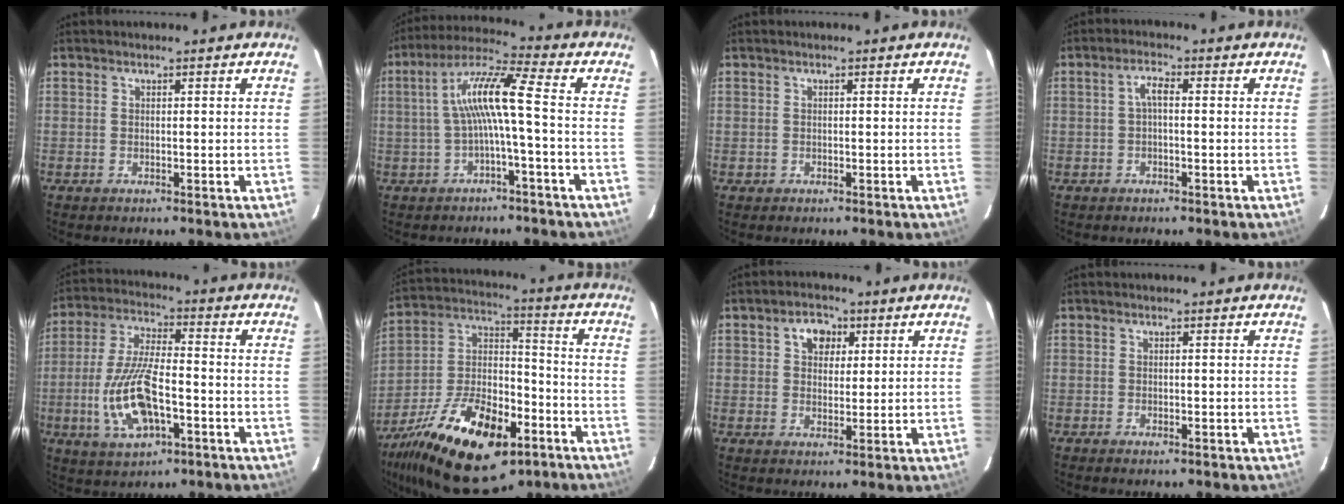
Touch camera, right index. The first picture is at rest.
{"total": 9.0, "force": [-1.2, 0.0, 8.9], "torque": [-0.188, 0.021, -0.020]}
{"total": 0.7, "force": [-0.2, 0.7, 0.0], "torque": [0.004, 0.003, -0.001]}
{"total": 2.4, "force": [-0.2, 0.8, 2.2], "torque": [-0.046, 0.011, -0.003]}
{"total": 13.8, "force": [-4.2, 5.2, 12.0], "torque": [-0.254, -0.003, -0.074]}
{"total": 25.7, "force": [-14.1, 12.0, 17.9], "torque": [-0.348, -0.009, -0.229]}
{"total": 5.1, "force": [2.0, 3.9, 2.7], "torque": [-0.036, 0.016, 0.034]}
{"total": 0.6, "force": [-0.4, 0.3, 0.3], "torque": [-0.006, -0.001, -0.008]}